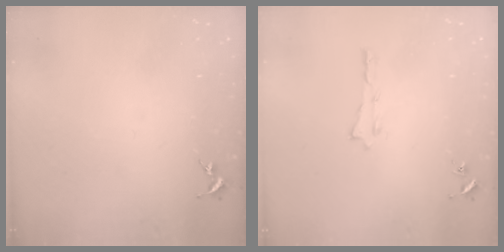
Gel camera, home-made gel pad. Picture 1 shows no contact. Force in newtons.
{"total": 0.0}